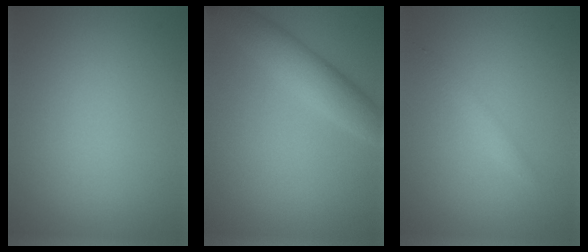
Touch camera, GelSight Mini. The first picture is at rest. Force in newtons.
{"total": 4.4, "press": 4.4, "slide": 0.2}
{"total": 1.4, "press": 1.4, "slide": 0.0}